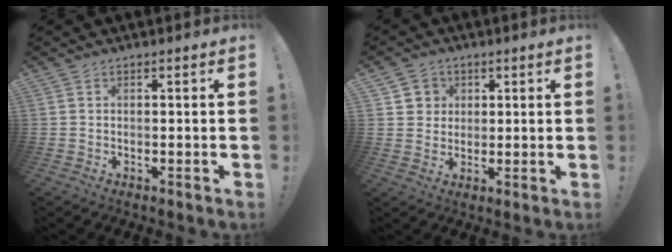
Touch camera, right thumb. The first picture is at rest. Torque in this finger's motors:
{"motor_torque": [0.36, 0.36, 0.47, 0.39, 0.20]}